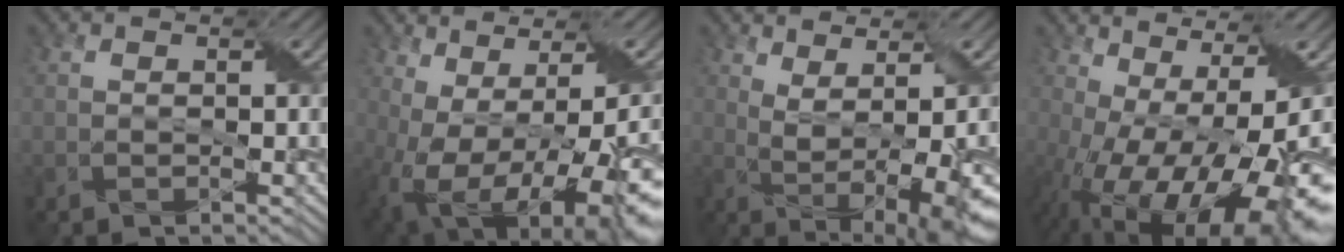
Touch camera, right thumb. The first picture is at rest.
{"total": 16.9, "force": [-4.0, 7.3, 14.7], "torque": [-0.223, -0.035, -0.014]}
{"total": 7.8, "force": [0.1, 2.1, 7.5], "torque": [-0.121, 0.001, 0.014]}
{"total": 18.6, "force": [-7.0, 6.9, 15.8], "torque": [-0.268, -0.053, -0.086]}